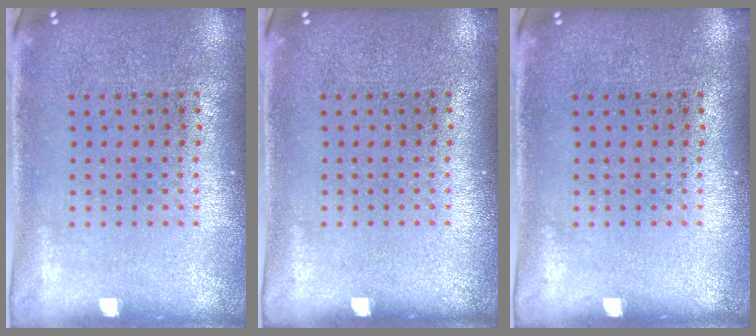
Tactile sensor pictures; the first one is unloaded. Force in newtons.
{"total": 0.0}
{"total": 0.0}